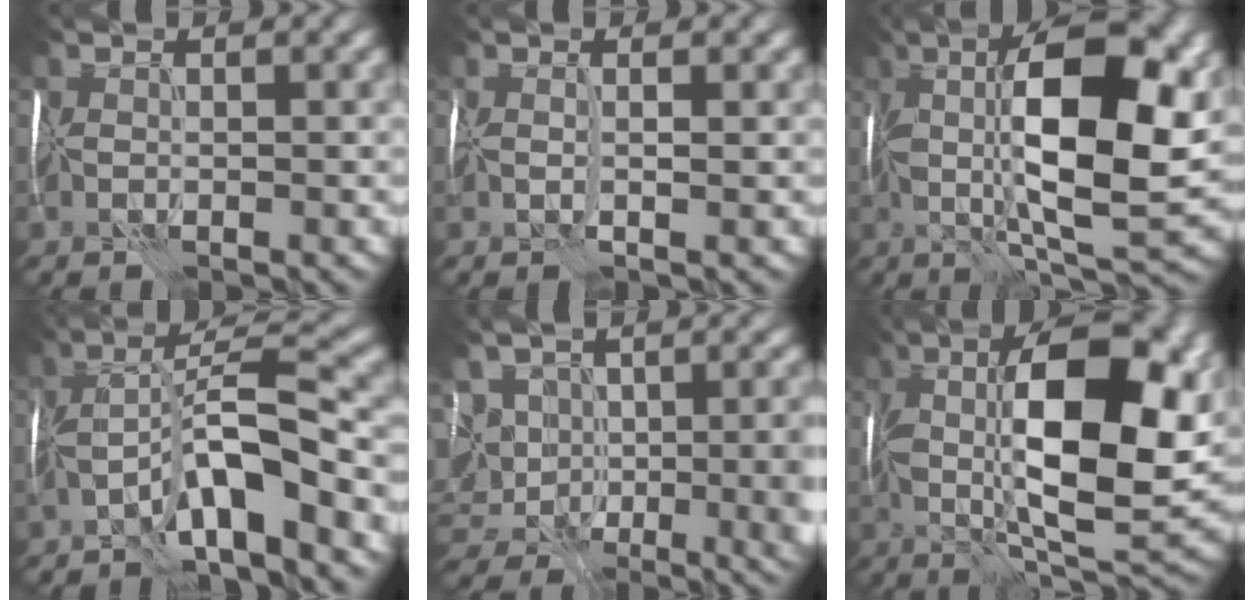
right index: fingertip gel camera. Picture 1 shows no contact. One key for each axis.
{"total": 0.9, "fx": 0.7, "fy": -0.5, "fz": 0.3, "tx": -0.009, "ty": -0.001, "tz": 0.009}
{"total": 13.0, "fx": 2.6, "fy": 4.2, "fz": 12.0, "tx": -0.198, "ty": 0.001, "tz": 0.044}
{"total": 7.7, "fx": -3.0, "fy": 1.5, "fz": 7.0, "tx": -0.114, "ty": 0.020, "tz": -0.060}
{"total": 15.5, "fx": -0.3, "fy": 12.5, "fz": 9.1, "tx": -0.164, "ty": -0.023, "tz": 0.018}
{"total": 14.1, "fx": 2.7, "fy": 5.3, "fz": 12.7, "tx": -0.212, "ty": -0.002, "tz": 0.046}